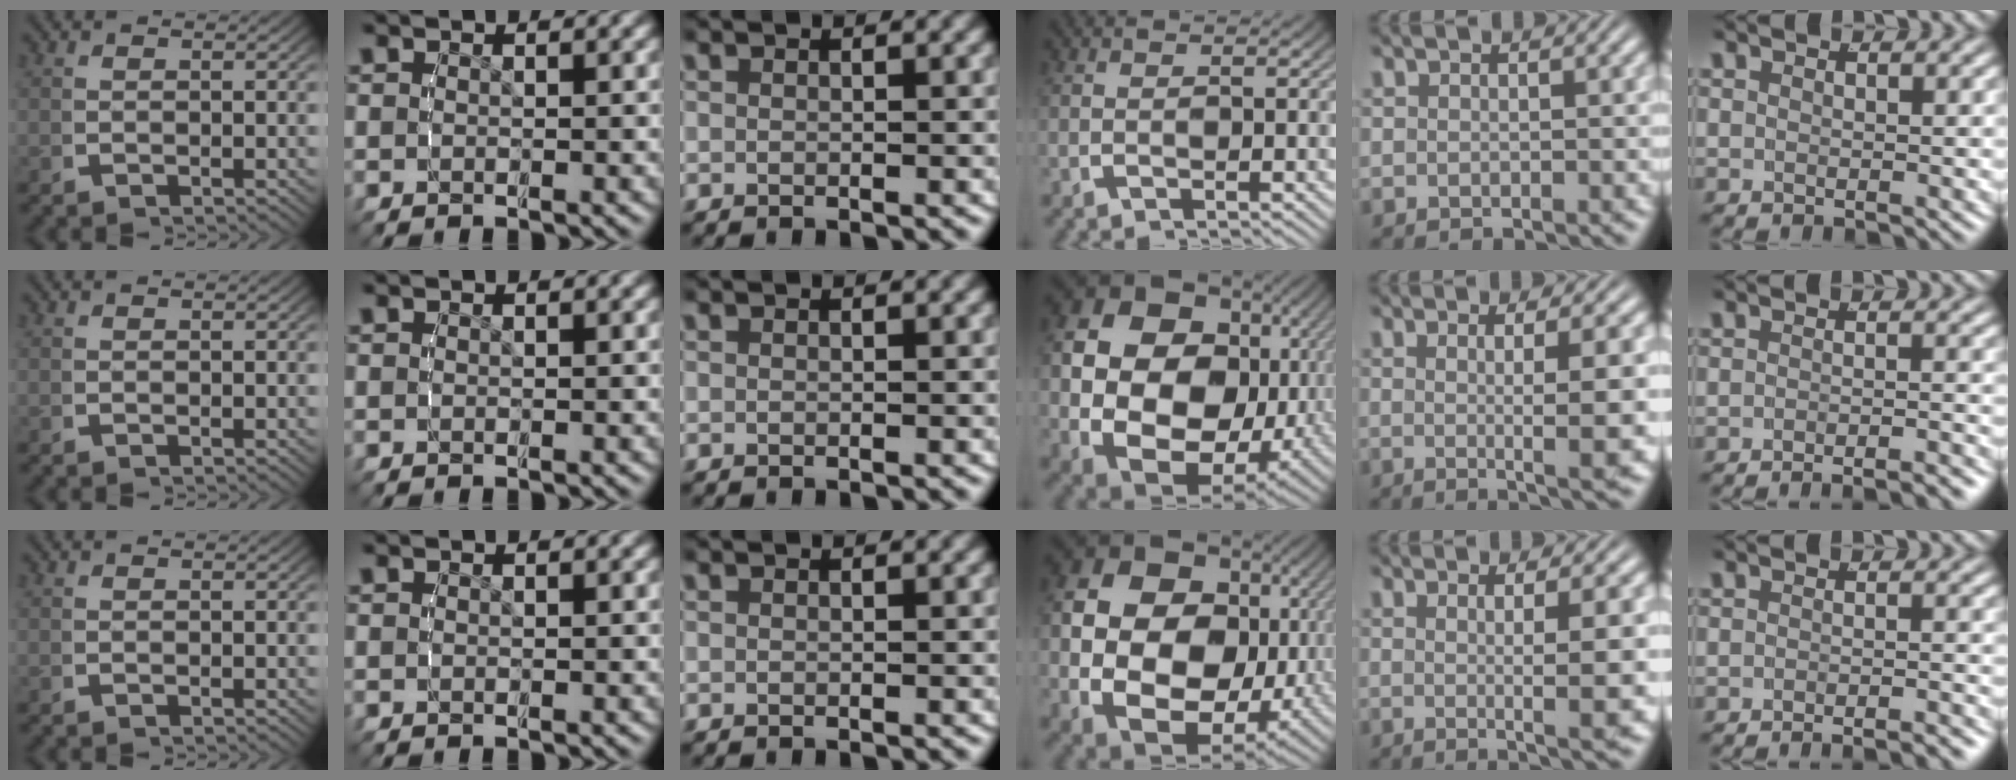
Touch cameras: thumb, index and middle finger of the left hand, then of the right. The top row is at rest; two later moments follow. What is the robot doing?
{"motion": "lift_and_place", "object": "cloth"}